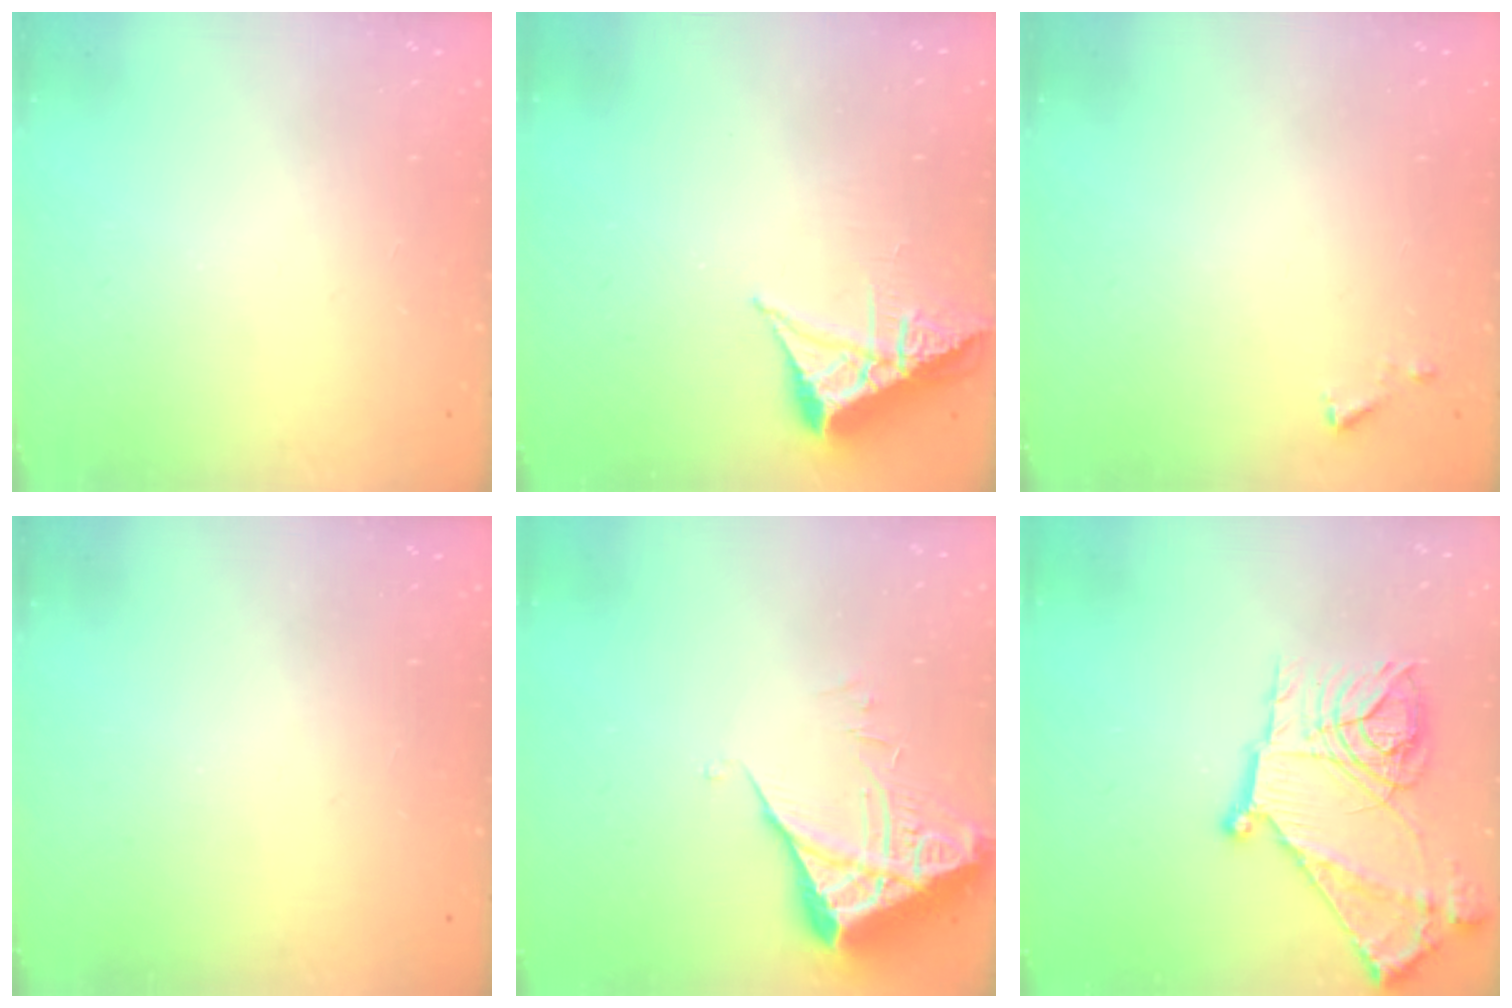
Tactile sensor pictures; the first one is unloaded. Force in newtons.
{"total": 6.3, "press": 6.2, "slide": 0.9}
{"total": 5.3, "press": 5.2, "slide": 0.5}
{"total": 0.0}
{"total": 5.7, "press": 5.7, "slide": 0.5}
{"total": 22.2, "press": 22.1, "slide": 2.3}